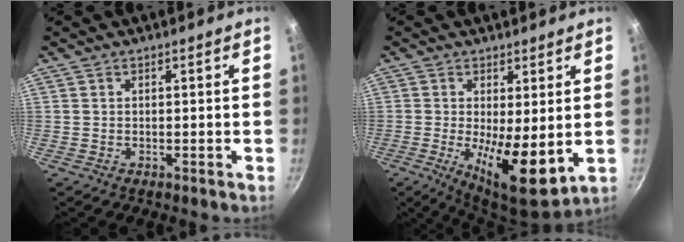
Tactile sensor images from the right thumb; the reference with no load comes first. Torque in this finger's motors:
{"motor_torque": [0.11, 0.15, 1.28, 0.21, 0.15]}